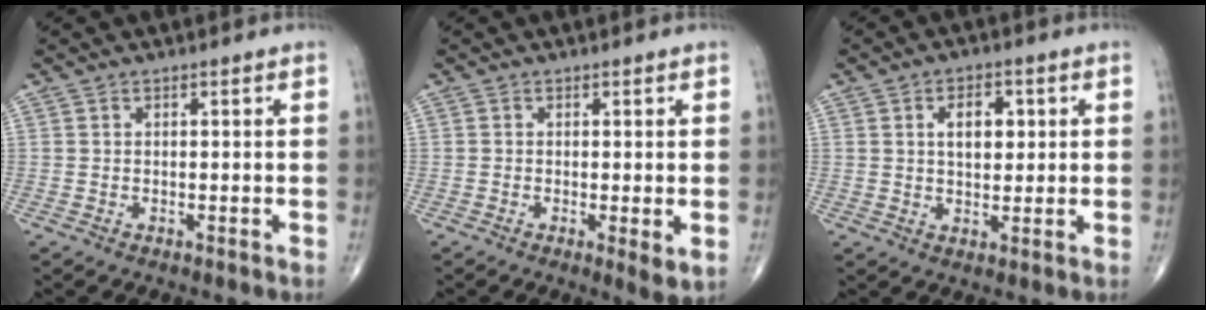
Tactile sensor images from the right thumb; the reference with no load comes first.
{"total": 3.2, "force": [-0.5, 0.8, 3.1], "torque": [-0.054, -0.013, -0.012]}
{"total": 6.3, "force": [1.6, 3.7, 4.8], "torque": [-0.054, -0.003, 0.025]}